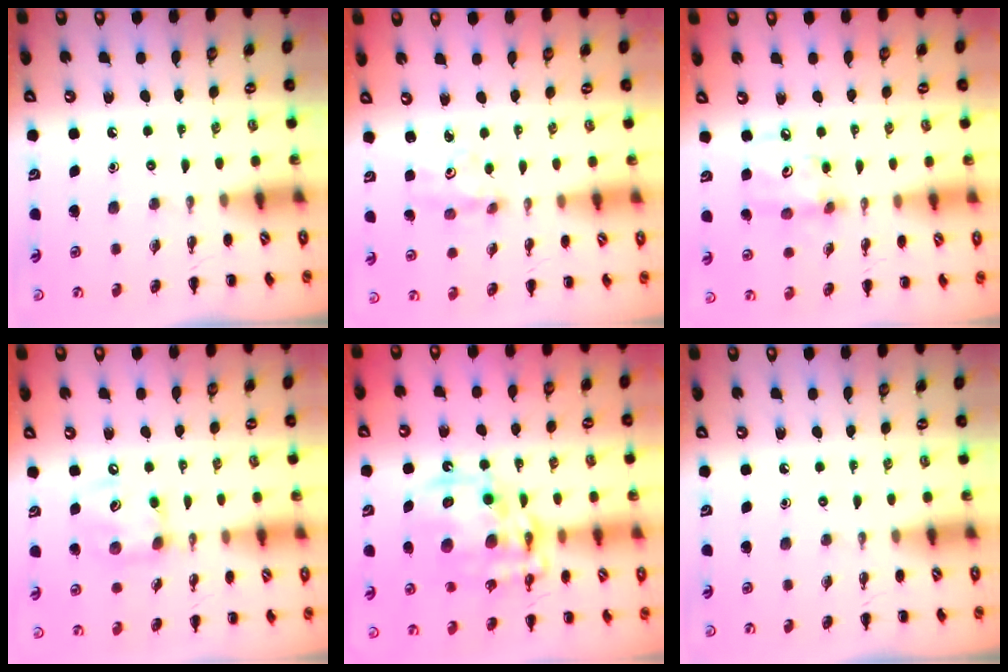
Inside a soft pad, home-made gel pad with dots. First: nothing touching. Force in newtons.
{"total": 2.9, "press": 2.8, "slide": 0.7}
{"total": 6.4, "press": 6.3, "slide": 1.1}
{"total": 9.3, "press": 9.2, "slide": 1.0}
{"total": 16.5, "press": 16.1, "slide": 3.8}
{"total": 0.0}